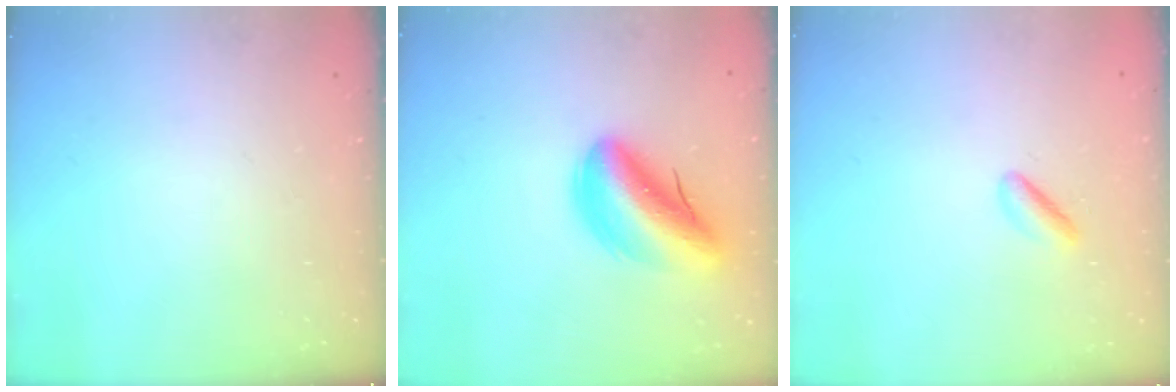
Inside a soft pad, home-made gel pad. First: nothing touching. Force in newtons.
{"total": 14.0, "press": 13.3, "slide": 4.1}
{"total": 2.3, "press": 2.1, "slide": 0.9}